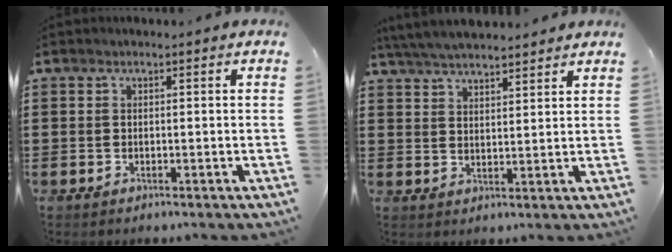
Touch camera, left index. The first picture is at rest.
{"total": 4.9, "force": [4.7, 0.3, 1.3], "torque": [-0.039, -0.012, 0.087]}